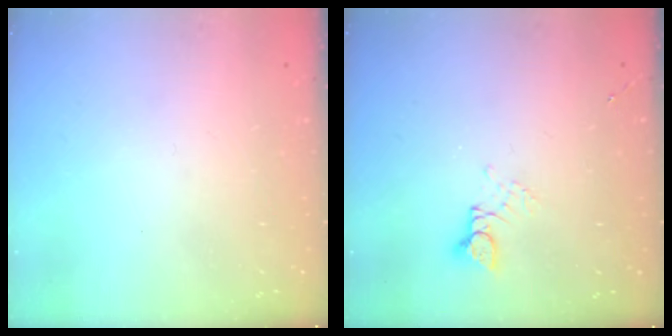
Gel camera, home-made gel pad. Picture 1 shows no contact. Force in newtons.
{"total": 2.4, "press": 2.4, "slide": 0.2}